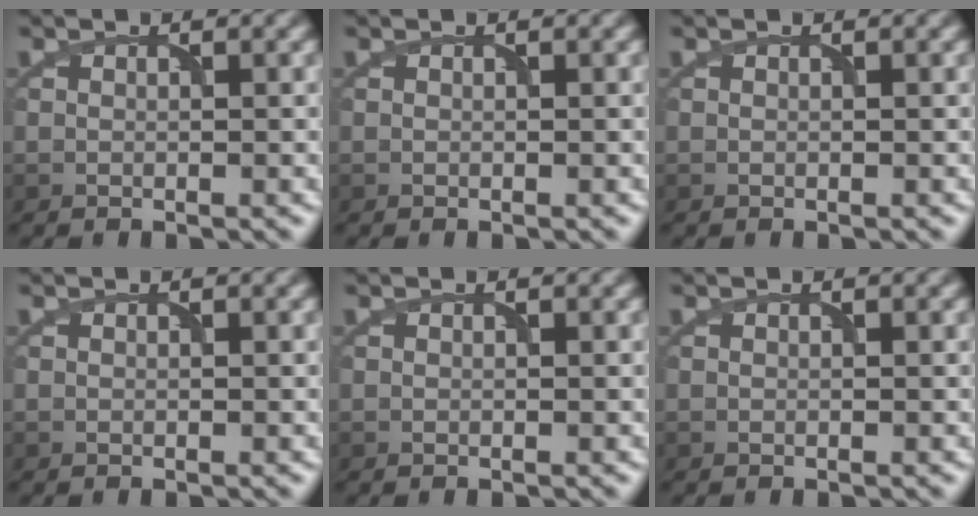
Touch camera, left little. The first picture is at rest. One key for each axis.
{"total": 0.0}
{"total": 0.0}
{"total": 0.0}
{"total": 0.0}
{"total": 0.0}